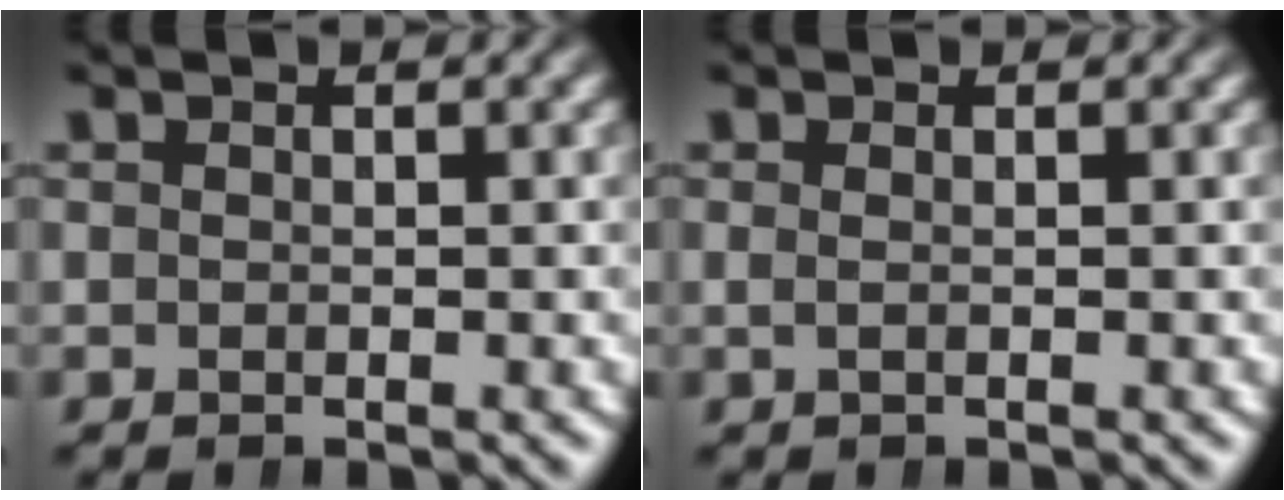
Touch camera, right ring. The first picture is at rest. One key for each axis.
{"total": 0.6, "fx": 0.1, "fy": -0.6, "fz": 0.3, "tx": -0.005, "ty": -0.002, "tz": 0.004}